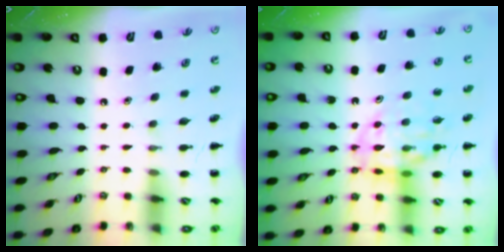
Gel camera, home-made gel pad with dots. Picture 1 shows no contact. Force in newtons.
{"total": 15.3, "press": 15.0, "slide": 2.8}